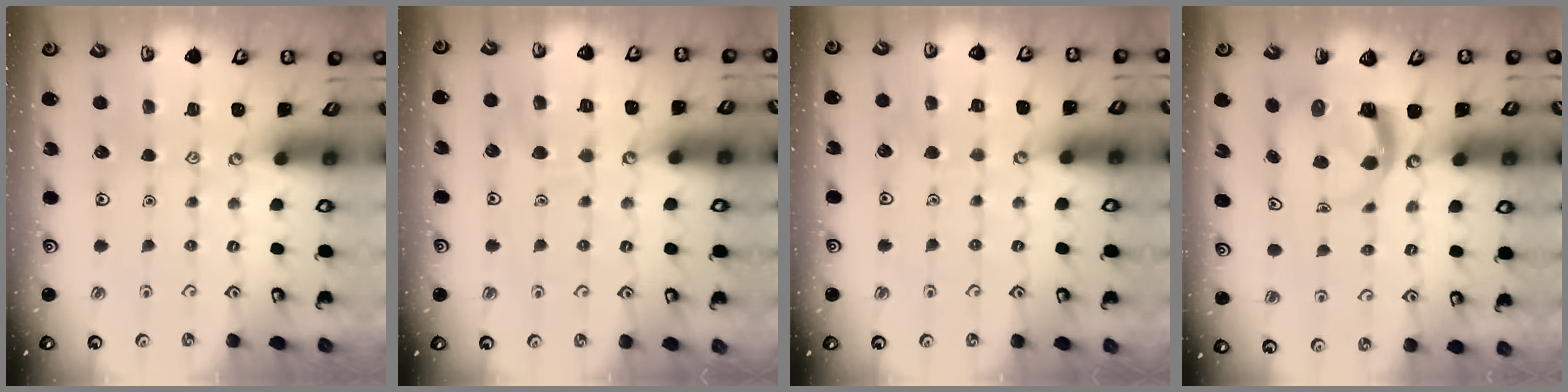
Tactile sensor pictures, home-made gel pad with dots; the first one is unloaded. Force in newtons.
{"total": 7.3, "press": 7.2, "slide": 0.8}
{"total": 3.9, "press": 3.9, "slide": 0.3}
{"total": 4.1, "press": 4.1, "slide": 0.3}